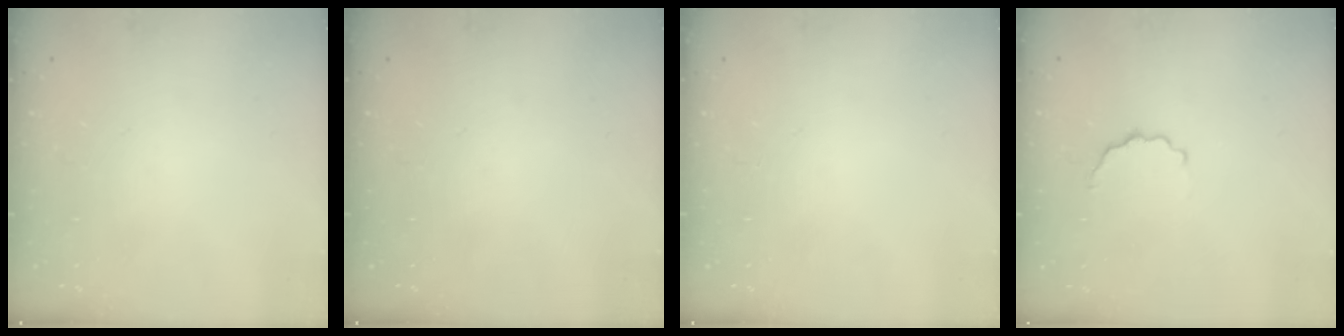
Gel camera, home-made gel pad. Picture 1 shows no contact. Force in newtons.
{"total": 0.0}
{"total": 0.0}
{"total": 3.5, "press": 3.4, "slide": 1.0}